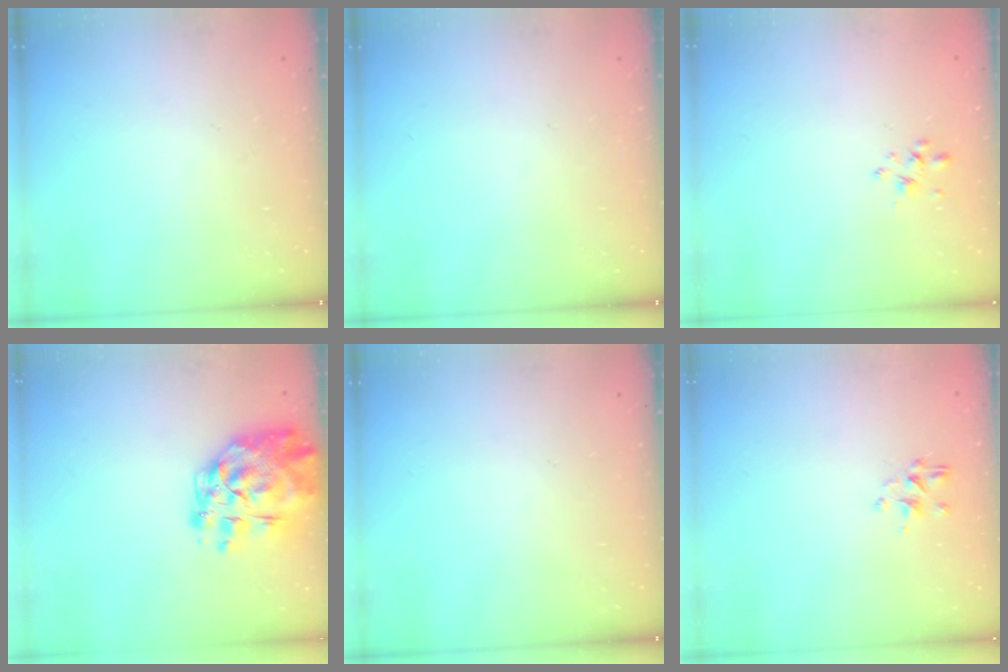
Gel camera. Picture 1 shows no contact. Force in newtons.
{"total": 0.0}
{"total": 2.6, "press": 2.5, "slide": 0.8}
{"total": 14.0, "press": 13.2, "slide": 4.7}
{"total": 0.0}
{"total": 1.8, "press": 1.7, "slide": 0.7}